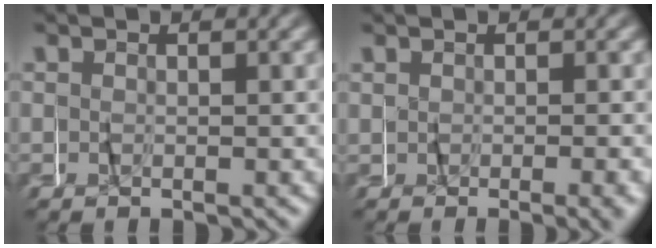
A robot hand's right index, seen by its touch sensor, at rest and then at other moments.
{"total": 0.6, "force": [-0.3, -0.5, 0.3], "torque": [-0.004, 0.000, -0.006]}